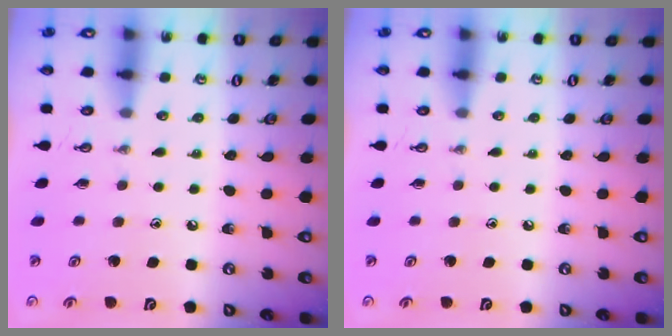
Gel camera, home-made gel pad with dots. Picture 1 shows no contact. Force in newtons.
{"total": 0.0}